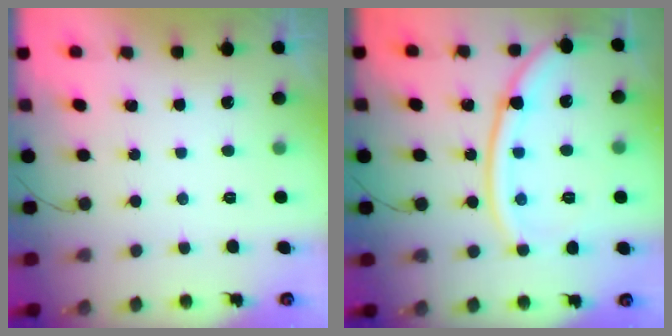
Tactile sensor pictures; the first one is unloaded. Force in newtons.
{"total": 14.8, "press": 14.7, "slide": 1.4}